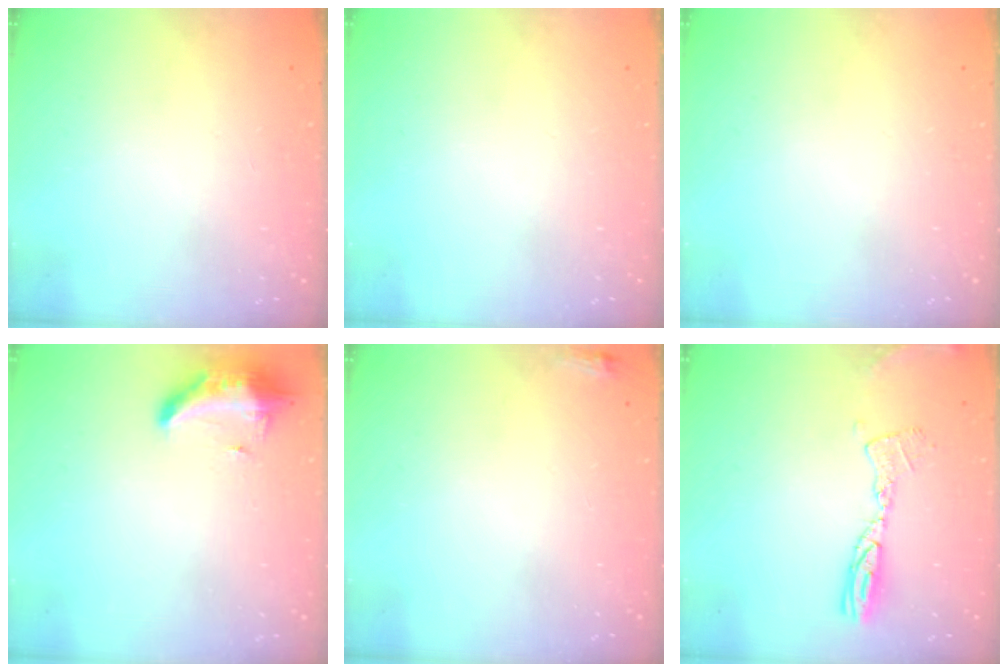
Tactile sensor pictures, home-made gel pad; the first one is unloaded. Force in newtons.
{"total": 0.0}
{"total": 0.0}
{"total": 12.2, "press": 9.7, "slide": 7.4}
{"total": 3.2, "press": 2.9, "slide": 1.3}
{"total": 9.7, "press": 9.6, "slide": 0.9}